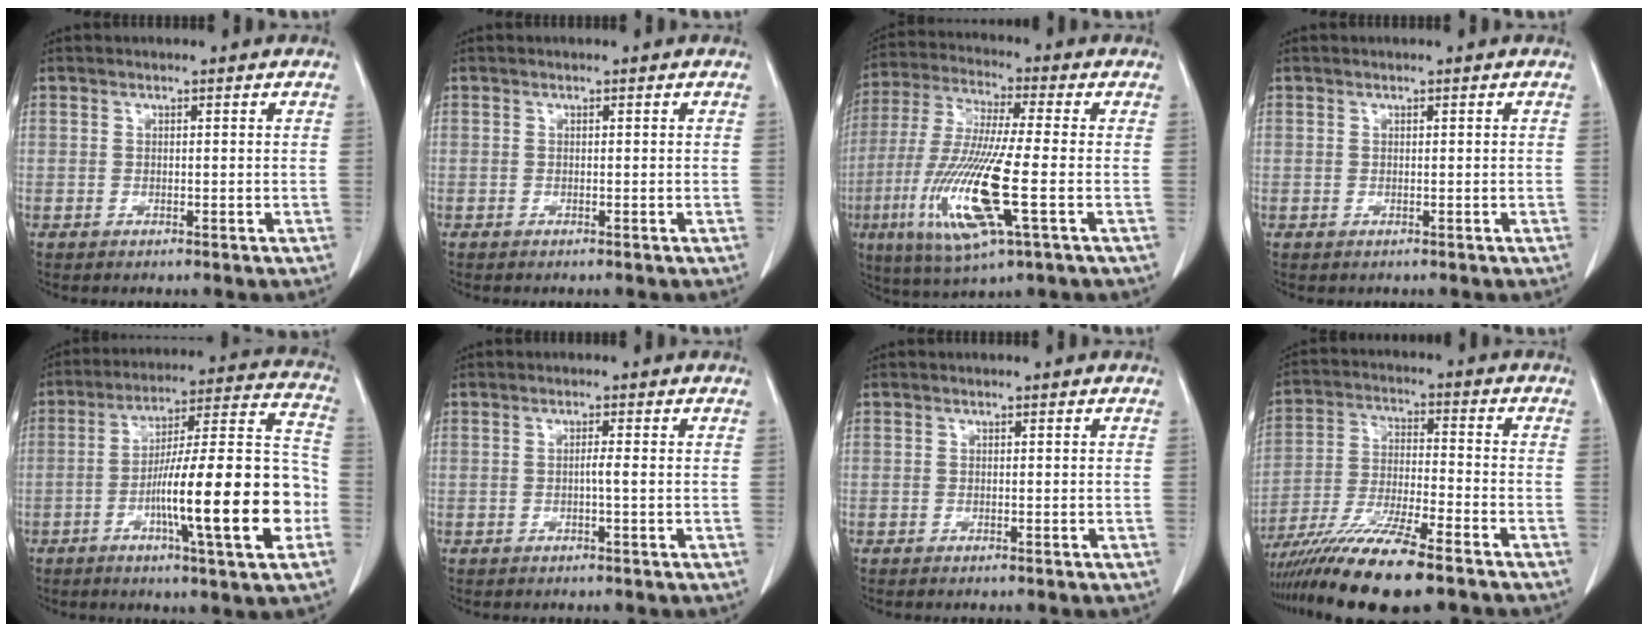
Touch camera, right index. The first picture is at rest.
{"total": 0.0}
{"total": 16.3, "force": [-4.6, 1.3, 15.6], "torque": [-0.332, -0.026, -0.083]}
{"total": 0.0}
{"total": 20.4, "force": [-5.8, 1.4, 19.5], "torque": [-0.279, 0.012, -0.087]}
{"total": 1.1, "force": [-0.2, -0.2, 1.1], "torque": [-0.019, 0.001, -0.004]}
{"total": 0.0}
{"total": 14.6, "force": [-11.1, 0.9, 9.5], "torque": [-0.185, -0.036, -0.195]}